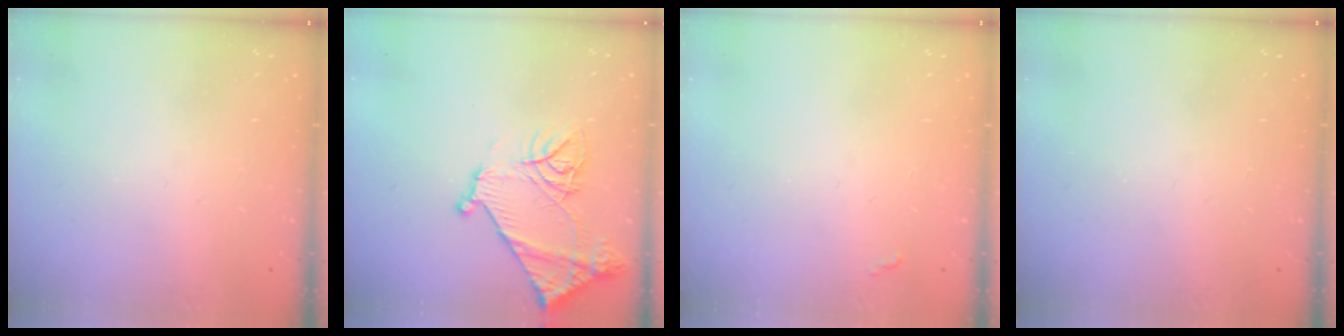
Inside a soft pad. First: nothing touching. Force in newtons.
{"total": 14.8, "press": 14.7, "slide": 1.6}
{"total": 2.8, "press": 2.8, "slide": 0.4}
{"total": 0.0}